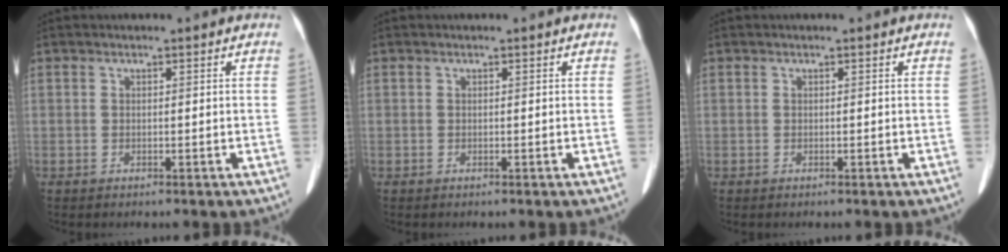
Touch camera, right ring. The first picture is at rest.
{"total": 0.0}
{"total": 0.0}